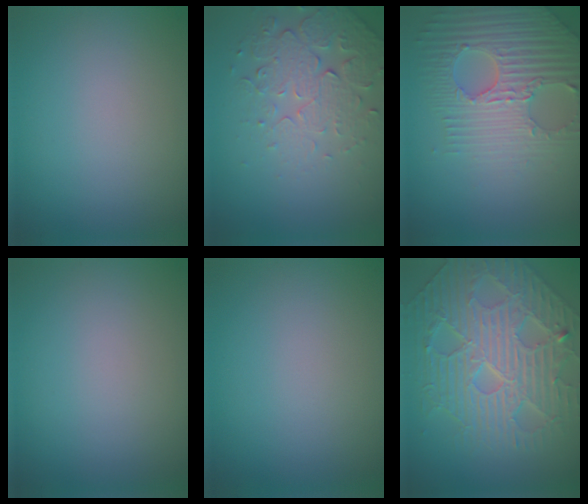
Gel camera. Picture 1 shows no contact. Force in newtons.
{"total": 5.0, "press": 3.5, "slide": 3.6}
{"total": 6.4, "press": 5.1, "slide": 3.9}
{"total": 0.0}
{"total": 0.0}
{"total": 6.8, "press": 5.8, "slide": 3.5}